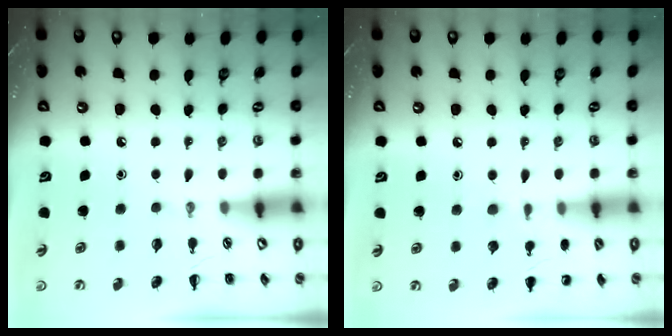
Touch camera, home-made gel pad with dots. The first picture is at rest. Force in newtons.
{"total": 6.0, "press": 5.8, "slide": 1.7}